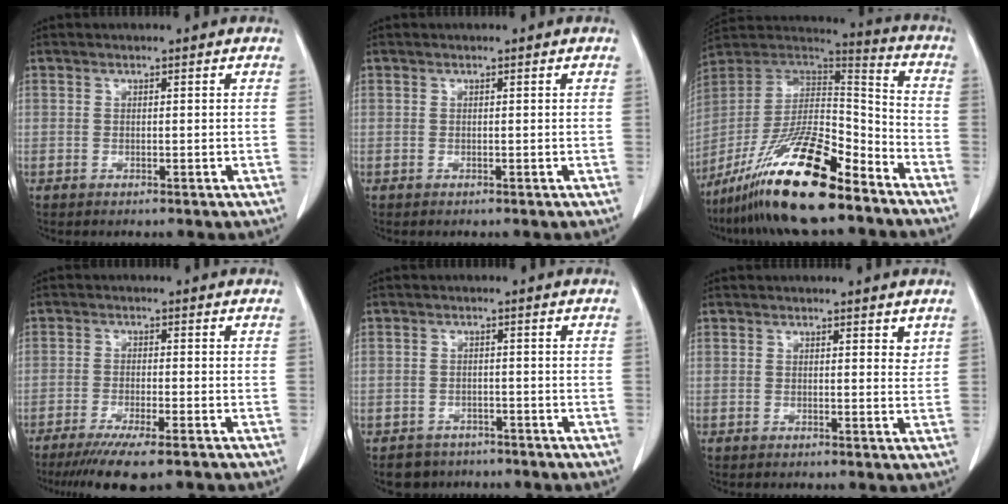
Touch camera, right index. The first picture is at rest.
{"total": 0.0}
{"total": 20.2, "force": [-13.9, 3.8, 14.1], "torque": [-0.268, -0.009, -0.250]}
{"total": 9.5, "force": [-7.2, 0.8, 6.2], "torque": [-0.090, -0.019, -0.109]}
{"total": 4.1, "force": [-3.0, 2.7, -0.4], "torque": [0.005, 0.011, -0.046]}
{"total": 1.5, "force": [1.1, 0.7, 0.8], "torque": [-0.006, -0.005, 0.010]}